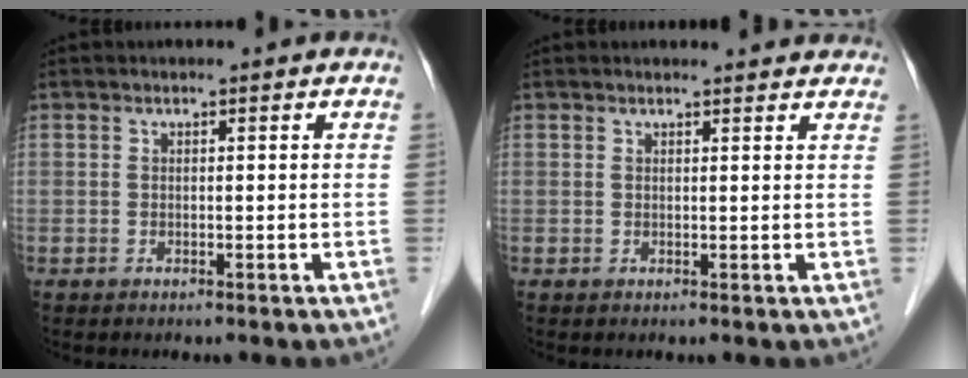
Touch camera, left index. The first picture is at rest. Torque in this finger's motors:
{"motor_torque": [0.26, -0.44, -0.01, -0.02]}